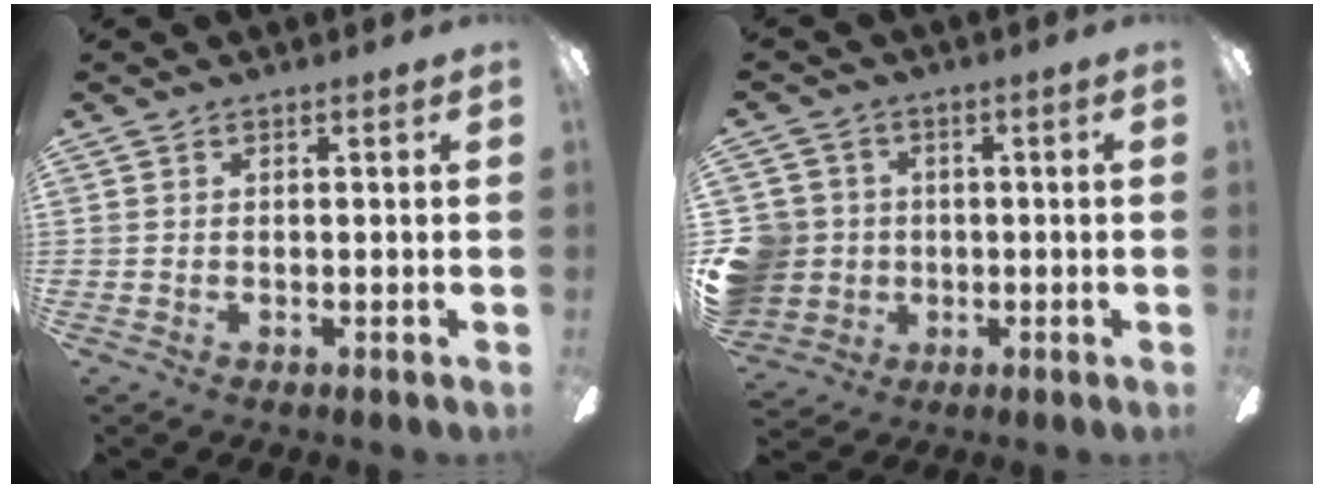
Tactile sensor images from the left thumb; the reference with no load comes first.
{"total": 9.9, "force": [-0.5, 9.5, 2.4], "torque": [-0.087, 0.013, -0.003]}